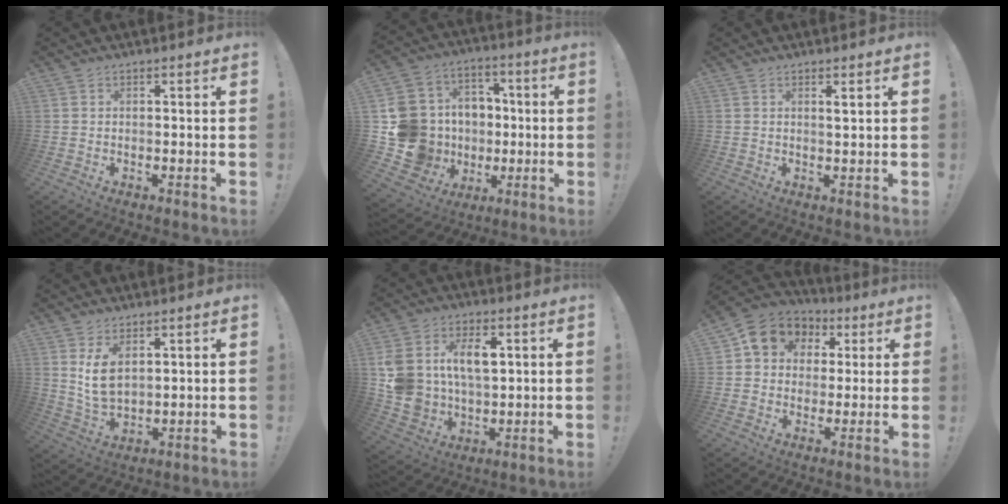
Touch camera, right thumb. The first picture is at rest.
{"total": 20.1, "force": [-2.1, 18.4, 7.8], "torque": [-0.147, 0.016, 0.018]}
{"total": 1.5, "force": [0.7, -0.1, 1.3], "torque": [-0.015, -0.008, 0.008]}
{"total": 8.0, "force": [3.1, 4.5, 5.8], "torque": [-0.118, -0.013, 0.054]}
{"total": 15.2, "force": [3.9, 11.3, 9.5], "torque": [-0.173, -0.015, 0.077]}
{"total": 10.2, "force": [3.2, 8.8, 4.1], "torque": [-0.050, -0.013, 0.064]}